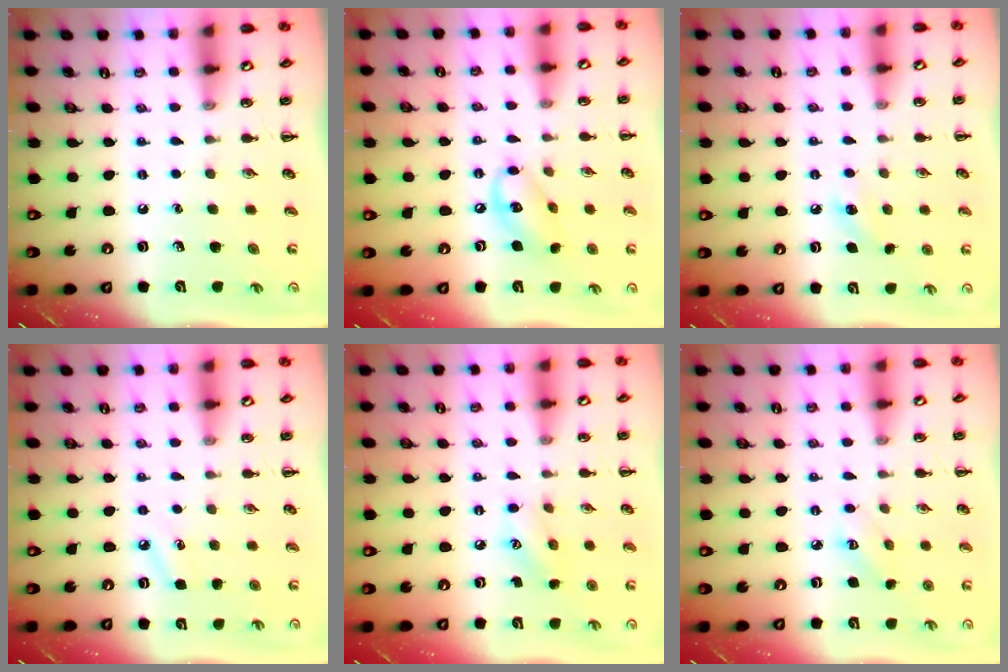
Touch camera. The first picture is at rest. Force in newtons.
{"total": 10.9, "press": 10.7, "slide": 2.1}
{"total": 7.1, "press": 6.9, "slide": 1.9}
{"total": 4.0, "press": 3.8, "slide": 1.2}
{"total": 6.6, "press": 6.5, "slide": 1.0}
{"total": 3.3, "press": 3.2, "slide": 0.9}